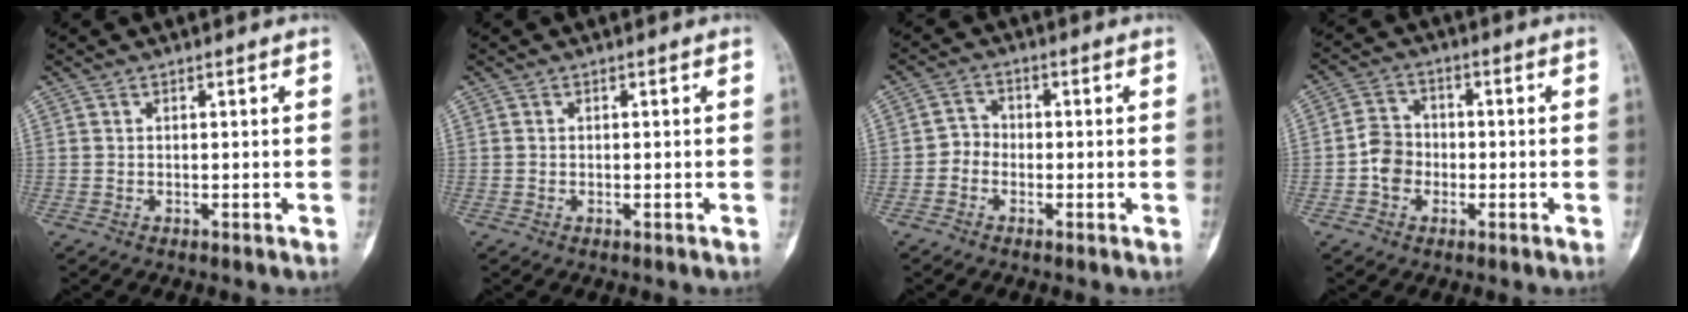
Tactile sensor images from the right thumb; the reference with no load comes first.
{"total": 0.0}
{"total": 2.8, "force": [-1.2, 2.4, 0.9], "torque": [0.006, 0.011, -0.036]}
{"total": 5.6, "force": [-1.5, 4.7, 2.8], "torque": [-0.033, 0.020, -0.038]}